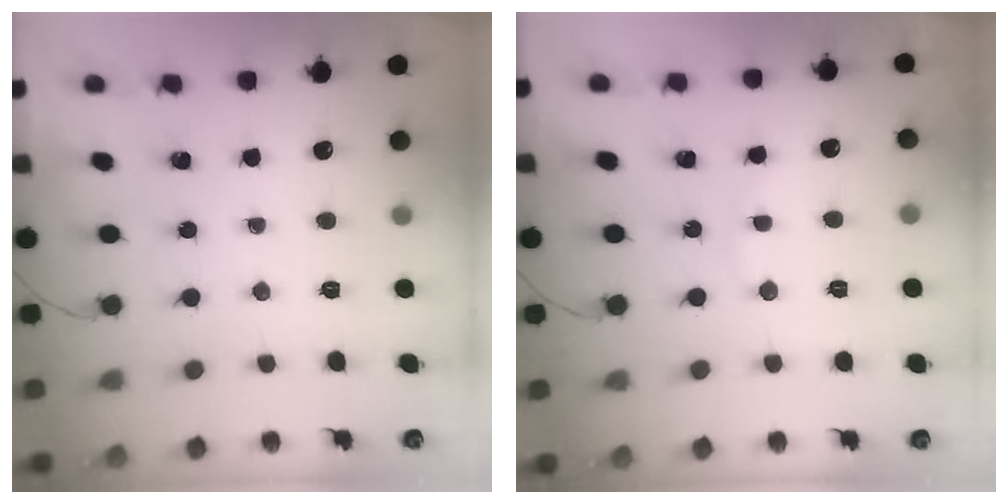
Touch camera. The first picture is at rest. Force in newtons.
{"total": 7.0, "press": 7.0, "slide": 0.8}